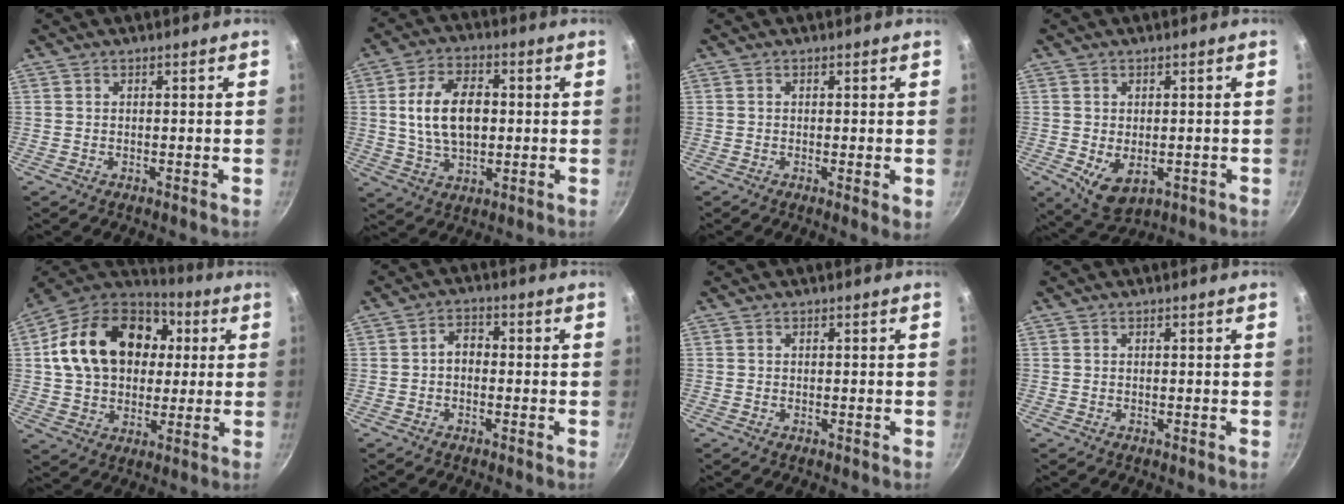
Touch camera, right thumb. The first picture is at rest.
{"total": 12.7, "force": [1.2, 7.7, 10.0], "torque": [-0.166, 0.008, 0.023]}
{"total": 2.3, "force": [-0.2, 0.5, 2.2], "torque": [-0.038, -0.010, -0.006]}
{"total": 6.6, "force": [-1.6, 4.1, 4.9], "torque": [-0.079, -0.006, -0.012]}
{"total": 22.2, "force": [3.2, 16.5, 14.5], "torque": [-0.232, 0.026, 0.055]}
{"total": 3.4, "force": [-0.5, 2.4, 2.3], "torque": [-0.025, 0.017, -0.017]}
{"total": 0.0}
{"total": 0.0}